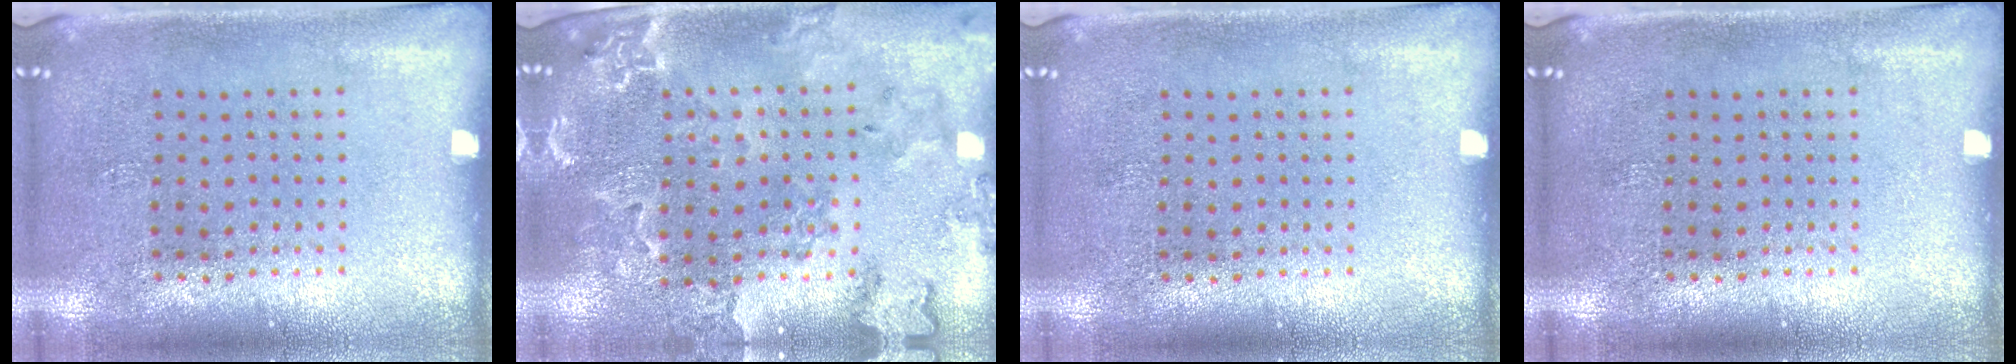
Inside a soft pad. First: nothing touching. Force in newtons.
{"total": 1.6, "press": 1.6, "slide": 0.2}
{"total": 0.0}
{"total": 0.0}